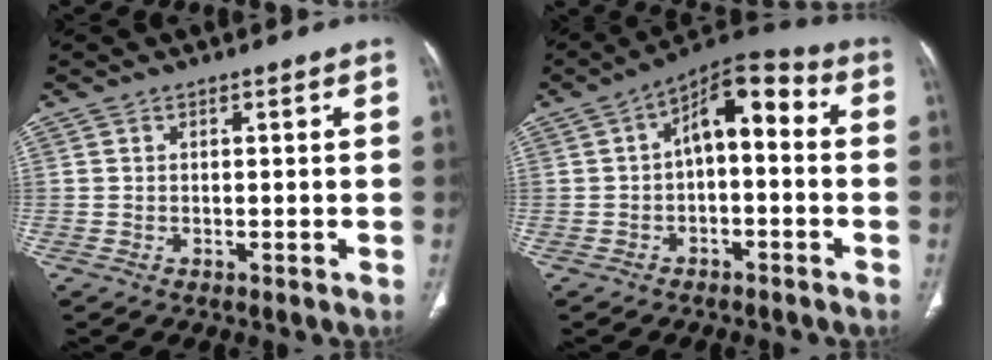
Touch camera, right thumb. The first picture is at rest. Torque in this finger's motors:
{"motor_torque": [0.75, 2.18, 0.74, -0.84, 0.08]}